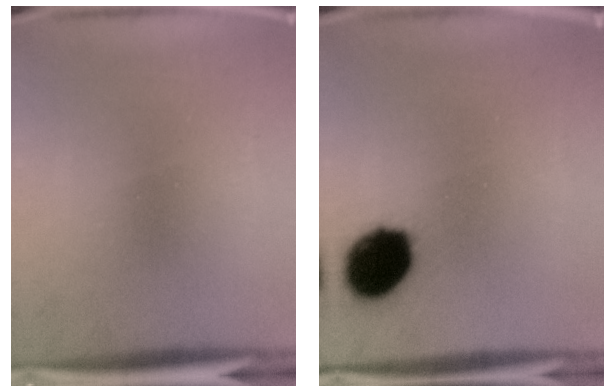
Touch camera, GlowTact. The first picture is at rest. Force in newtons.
{"total": 13.8}